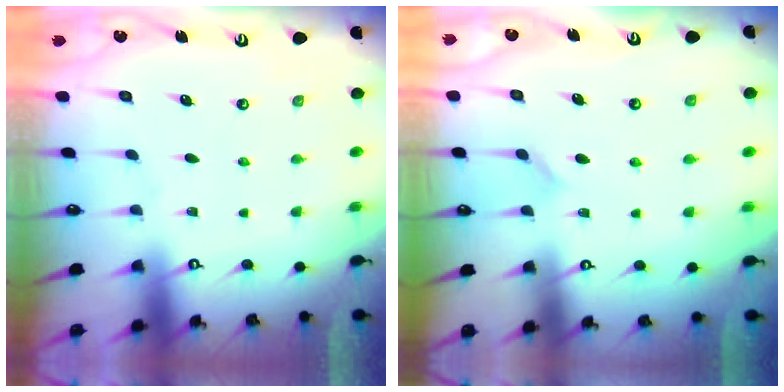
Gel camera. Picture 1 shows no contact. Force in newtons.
{"total": 5.6, "press": 5.6, "slide": 0.7}